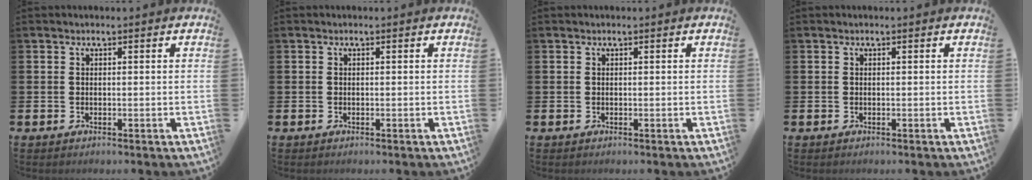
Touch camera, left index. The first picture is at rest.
{"total": 0.0}
{"total": 0.0}
{"total": 0.0}